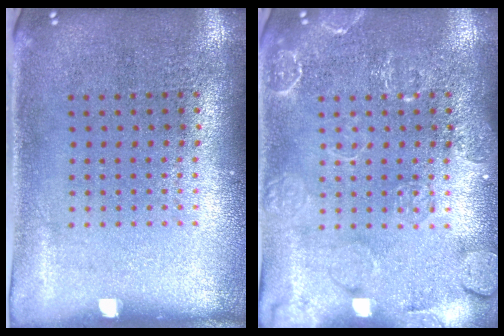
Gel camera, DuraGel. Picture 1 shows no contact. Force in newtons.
{"total": 3.3, "press": 3.2, "slide": 0.4}